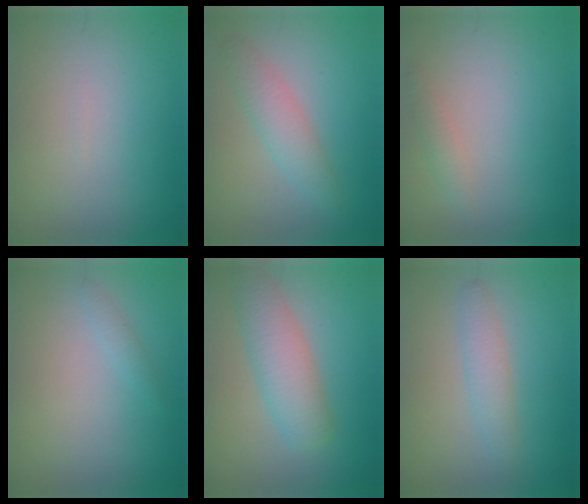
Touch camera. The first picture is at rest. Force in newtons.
{"total": 2.8, "press": 2.8, "slide": 0.0}
{"total": 1.1, "press": 1.1, "slide": 0.1}
{"total": 0.8, "press": 0.8, "slide": 0.1}
{"total": 4.6, "press": 4.6, "slide": 0.2}
{"total": 2.1, "press": 2.1, "slide": 0.2}